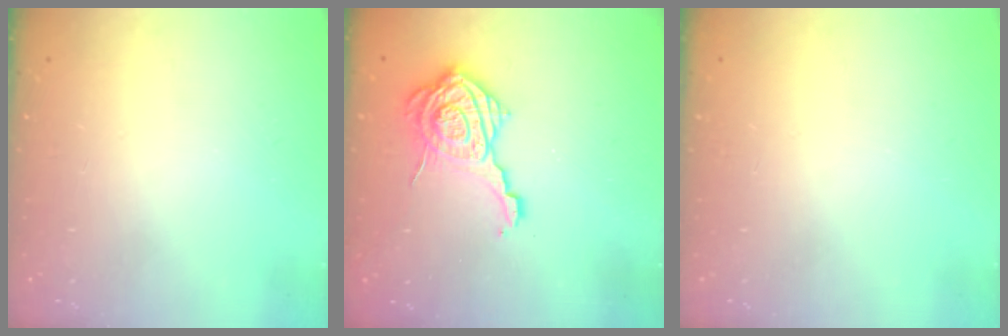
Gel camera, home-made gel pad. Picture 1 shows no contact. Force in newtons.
{"total": 14.4, "press": 14.4, "slide": 0.9}
{"total": 0.0}